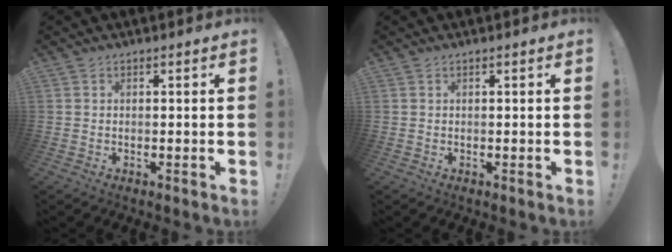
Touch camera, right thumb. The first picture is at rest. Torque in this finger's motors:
{"motor_torque": [-0.04, 0.04, -0.15, 0.05, 0.00]}